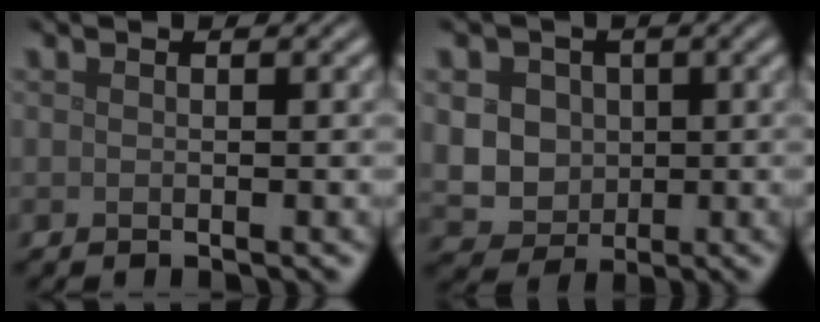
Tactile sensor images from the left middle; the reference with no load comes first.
{"total": 5.9, "force": [0.8, 5.2, 2.7], "torque": [-0.054, 0.017, 0.007]}